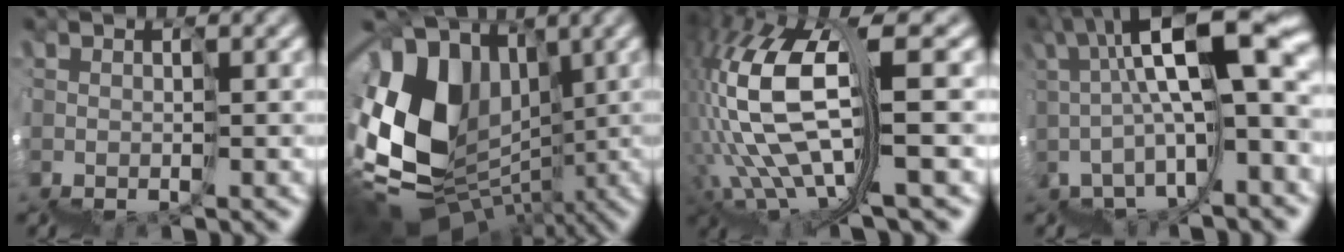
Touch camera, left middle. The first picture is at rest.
{"total": 11.0, "force": [3.8, 8.8, 5.4], "torque": [-0.125, 0.034, 0.068]}
{"total": 9.3, "force": [2.6, 3.3, 8.3], "torque": [-0.191, 0.033, 0.042]}
{"total": 11.6, "force": [2.6, 3.1, 10.9], "torque": [-0.160, 0.048, 0.049]}